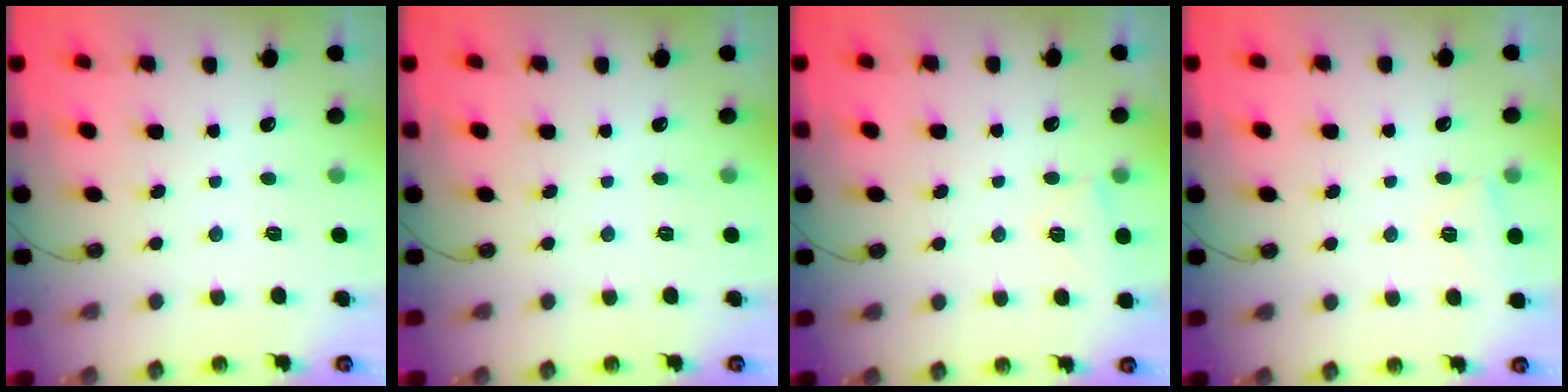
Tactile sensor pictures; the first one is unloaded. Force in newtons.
{"total": 0.0}
{"total": 4.0, "press": 4.0, "slide": 0.3}
{"total": 4.0, "press": 4.0, "slide": 0.3}